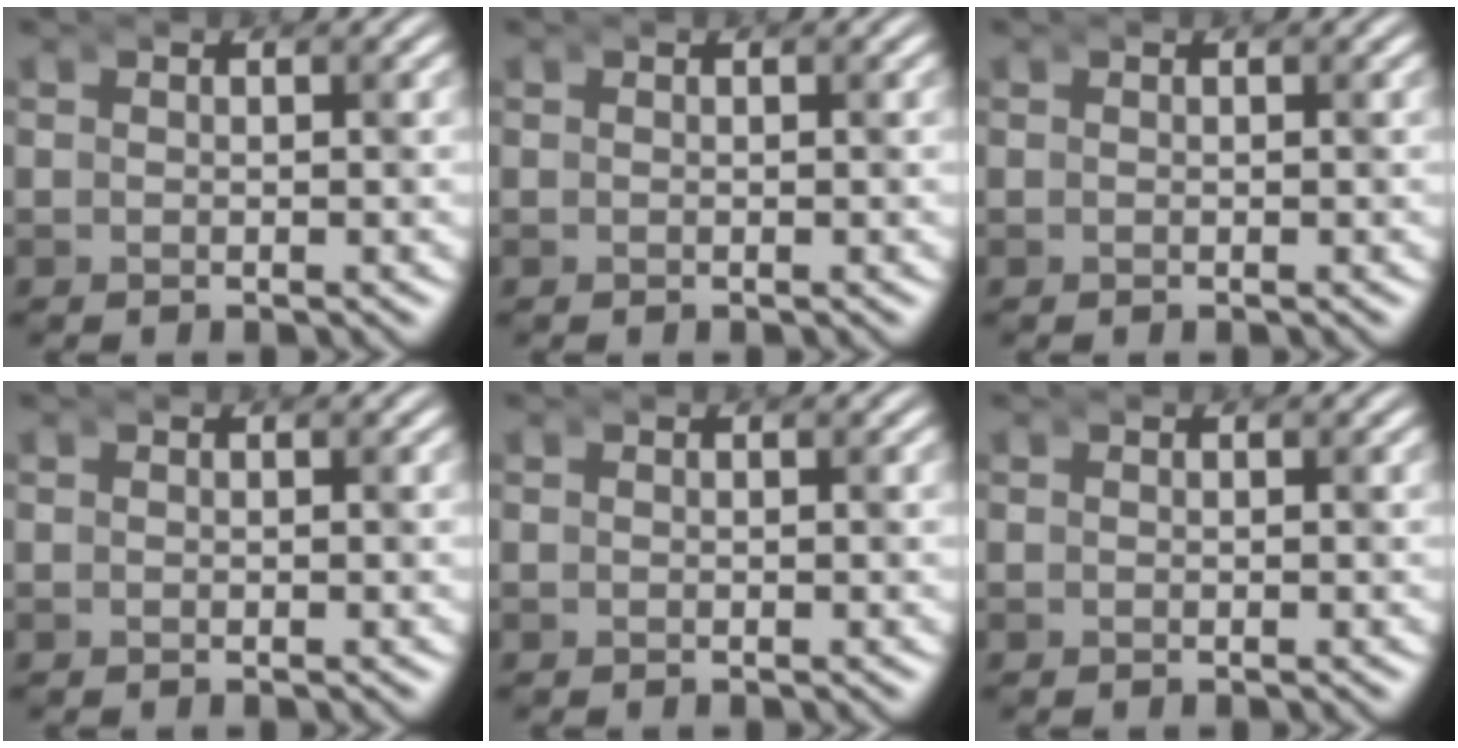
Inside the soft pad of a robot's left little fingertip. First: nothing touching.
{"total": 0.0}
{"total": 0.0}
{"total": 0.0}
{"total": 0.0}
{"total": 0.0}